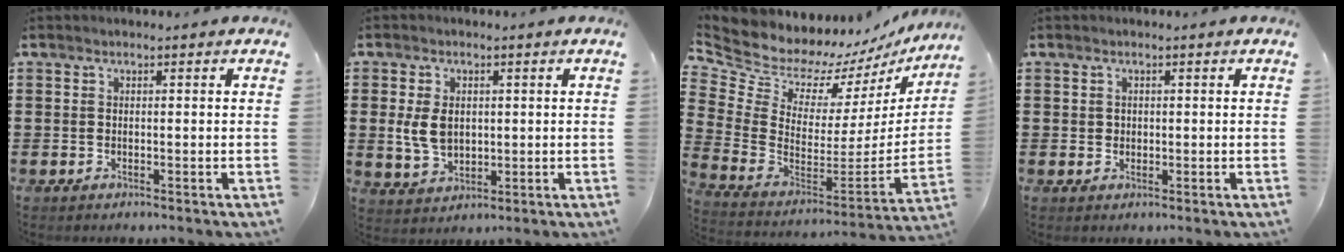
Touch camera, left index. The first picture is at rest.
{"total": 5.2, "force": [0.4, 3.7, 3.6], "torque": [-0.091, 0.007, 0.004]}
{"total": 8.0, "force": [7.3, 3.1, 0.7], "torque": [-0.067, -0.072, 0.129]}
{"total": 1.0, "force": [0.4, 0.9, 0.2], "torque": [-0.007, 0.005, 0.008]}